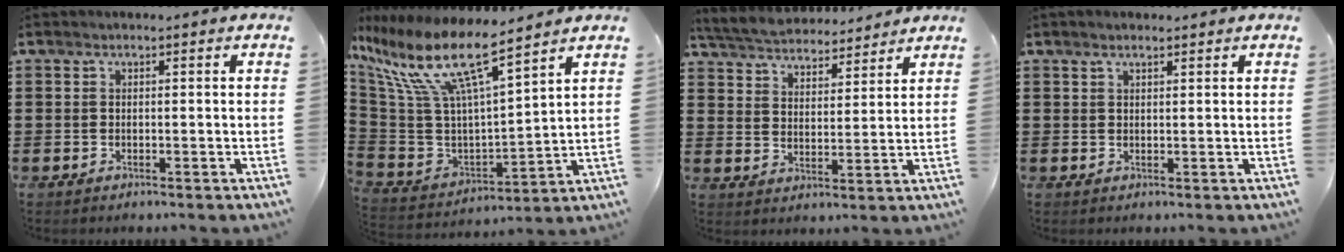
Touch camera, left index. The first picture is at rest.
{"total": 13.5, "force": [8.0, 3.6, 10.3], "torque": [-0.237, -0.050, 0.131]}
{"total": 5.0, "force": [4.9, 0.6, 0.4], "torque": [-0.035, -0.029, 0.085]}
{"total": 1.1, "force": [1.0, 0.3, 0.5], "torque": [-0.012, 0.002, 0.018]}